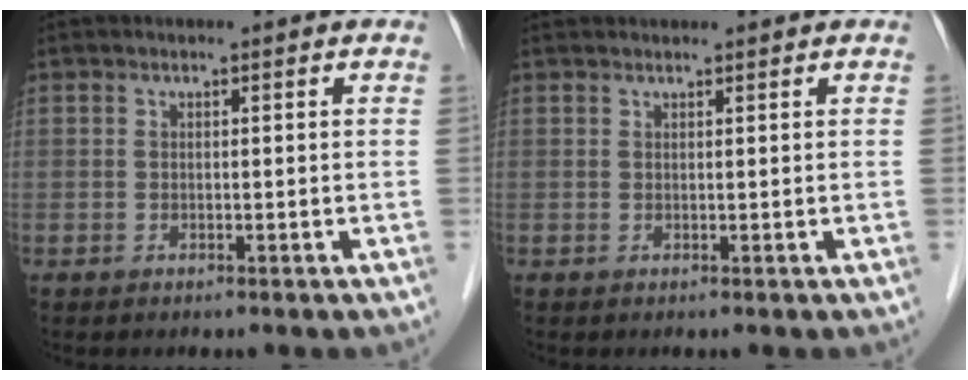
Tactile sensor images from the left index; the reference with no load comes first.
{"total": 3.0, "force": [2.9, 0.3, 0.6], "torque": [-0.007, 0.031, 0.042]}